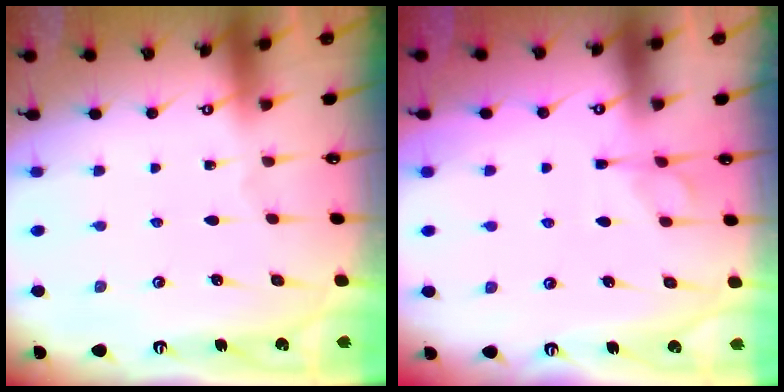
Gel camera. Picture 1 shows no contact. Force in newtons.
{"total": 1.9, "press": 1.2, "slide": 1.4}